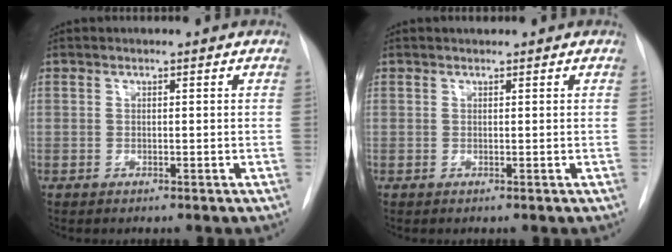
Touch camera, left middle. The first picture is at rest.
{"total": 0.8, "force": [0.7, 0.2, 0.2], "torque": [-0.011, 0.009, 0.014]}